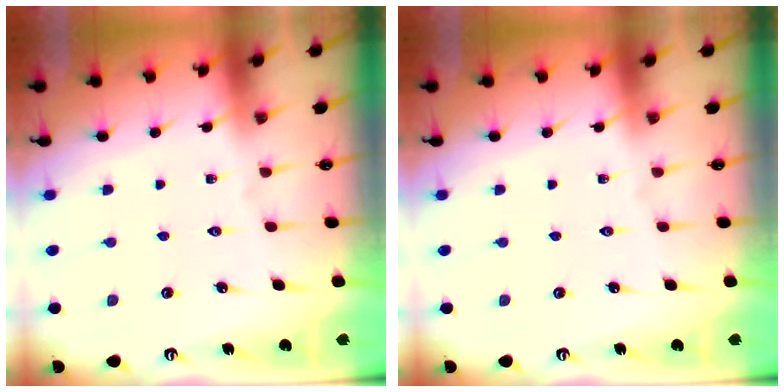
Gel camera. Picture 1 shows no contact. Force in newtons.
{"total": 0.0}